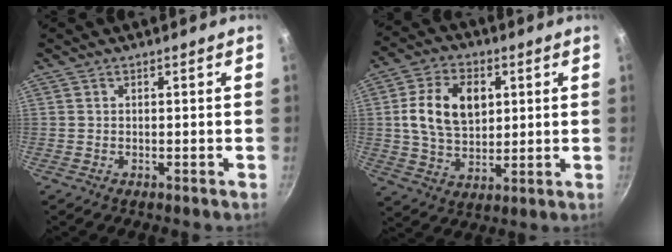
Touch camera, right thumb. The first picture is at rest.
{"total": 13.1, "force": [2.8, 8.9, 9.2], "torque": [-0.145, -0.002, 0.047]}